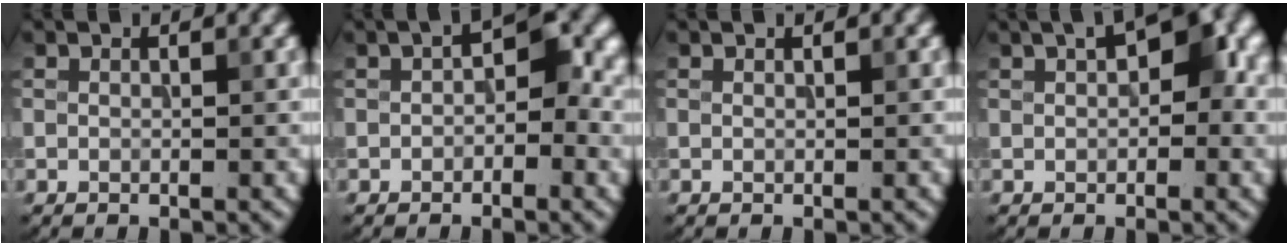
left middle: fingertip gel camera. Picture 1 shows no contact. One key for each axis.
{"total": 3.4, "fx": -0.1, "fy": 1.8, "fz": 2.8, "tx": -0.028, "ty": 0.007, "tz": -0.010}
{"total": 0.0}
{"total": 5.9, "fx": 1.3, "fy": 3.0, "fz": 4.9, "tx": -0.057, "ty": 0.018, "tz": 0.014}